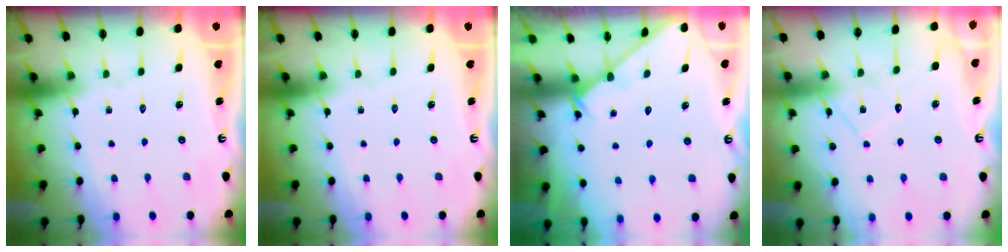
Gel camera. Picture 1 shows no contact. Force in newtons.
{"total": 0.0}
{"total": 2.0, "press": 2.0, "slide": 0.2}
{"total": 9.1, "press": 9.1, "slide": 0.6}